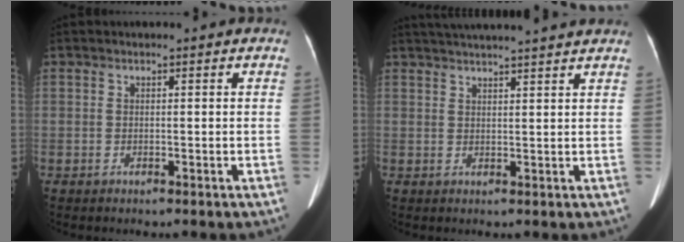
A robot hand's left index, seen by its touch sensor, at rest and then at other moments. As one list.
[{"total": 13.0, "force": [11.9, -0.3, 5.3], "torque": [-0.092, 0.023, 0.160]}]